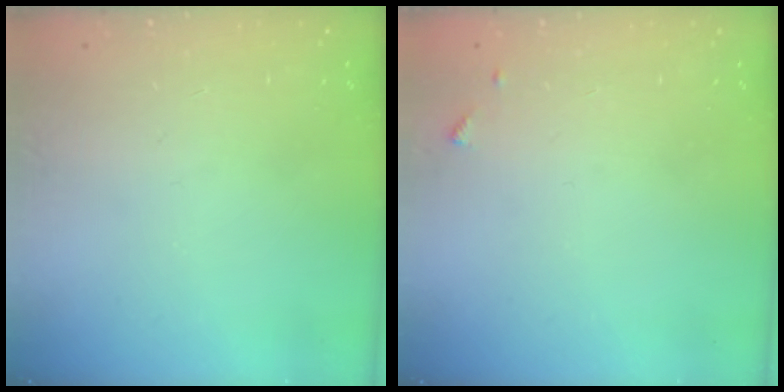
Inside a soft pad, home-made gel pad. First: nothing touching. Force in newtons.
{"total": 5.1, "press": 5.1, "slide": 0.5}